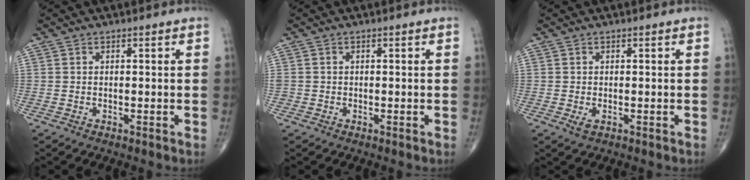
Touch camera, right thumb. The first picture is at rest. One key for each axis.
{"total": 0.7, "fx": -0.1, "fy": 0.7, "fz": 0.2, "tx": 0.002, "ty": 0.003, "tz": -0.001}
{"total": 0.7, "fx": -0.2, "fy": 0.4, "fz": 0.5, "tx": -0.011, "ty": -0.002, "tz": -0.003}